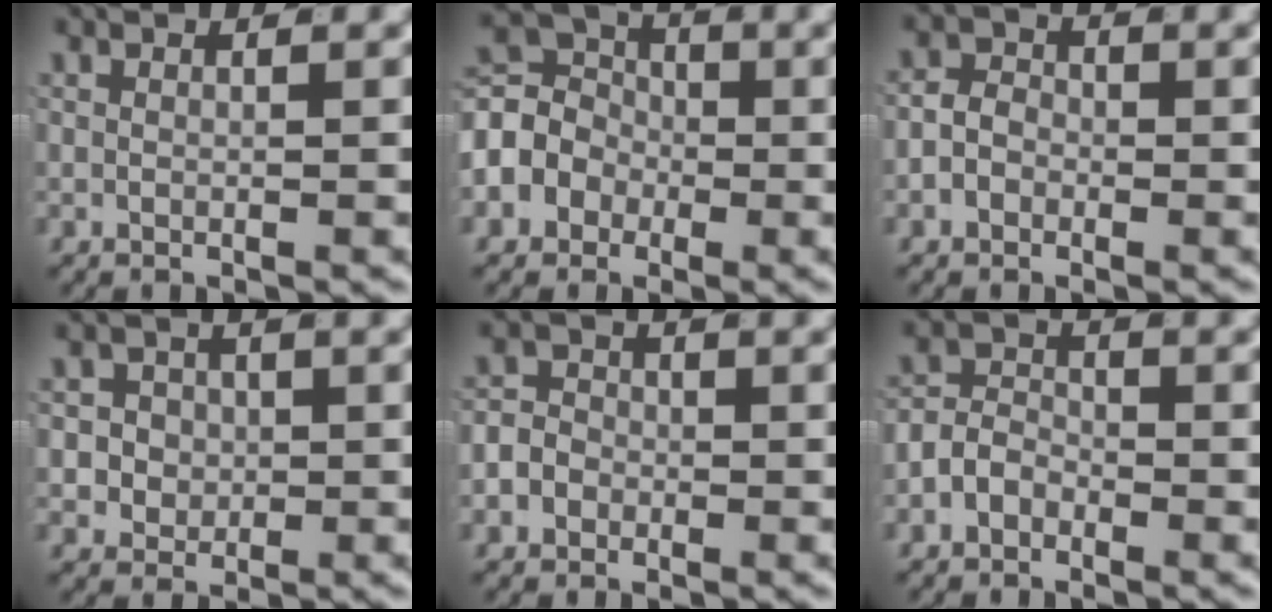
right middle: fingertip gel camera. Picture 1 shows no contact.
{"total": 8.3, "force": [-0.1, 7.2, 4.2], "torque": [-0.093, -0.018, -0.003]}
{"total": 2.3, "force": [-0.8, 1.9, 1.0], "torque": [-0.010, 0.000, -0.019]}
{"total": 4.9, "force": [-0.8, 4.5, 1.8], "torque": [-0.036, -0.013, -0.012]}
{"total": 3.8, "force": [-1.0, 3.4, 1.3], "torque": [-0.019, 0.003, -0.028]}
{"total": 2.8, "force": [-1.2, 2.3, 1.2], "torque": [-0.014, 0.000, -0.026]}